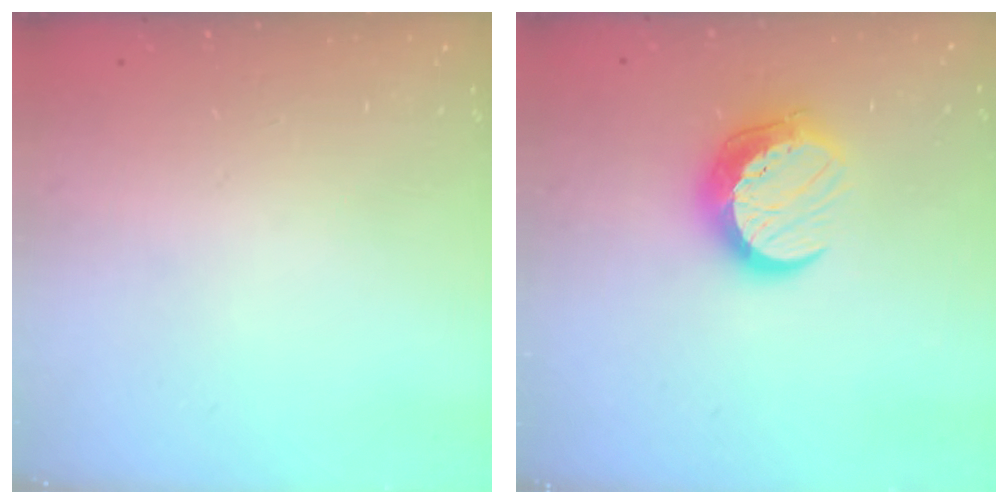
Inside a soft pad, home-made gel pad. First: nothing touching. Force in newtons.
{"total": 11.4, "press": 11.4, "slide": 0.9}